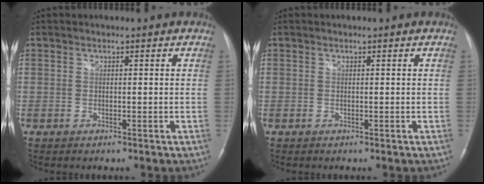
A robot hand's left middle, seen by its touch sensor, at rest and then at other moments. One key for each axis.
{"total": 0.0}